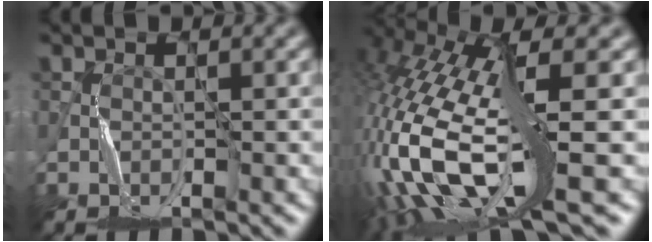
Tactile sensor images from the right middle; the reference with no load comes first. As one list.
[{"total": 12.5, "force": [-1.8, 4.4, 11.6], "torque": [-0.262, -0.002, -0.028]}]